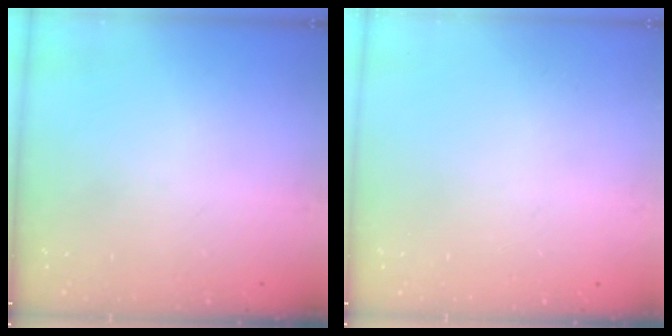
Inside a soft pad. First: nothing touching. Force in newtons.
{"total": 0.0}